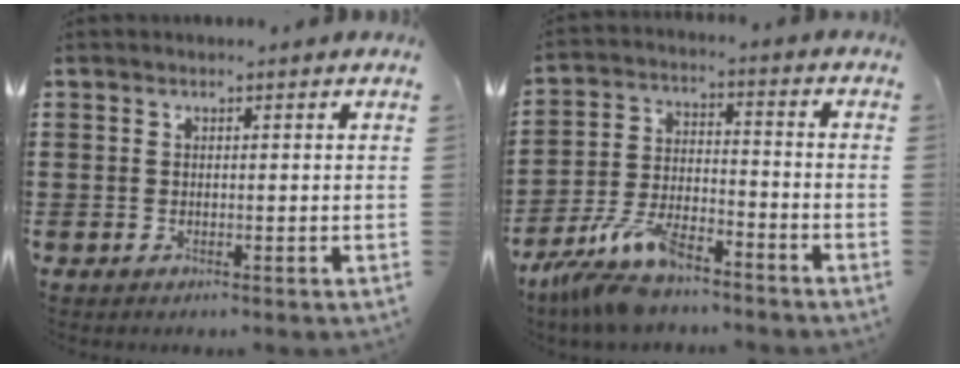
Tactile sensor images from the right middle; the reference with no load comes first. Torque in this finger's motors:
{"motor_torque": [0.77, 0.38, 0.54, 0.10]}